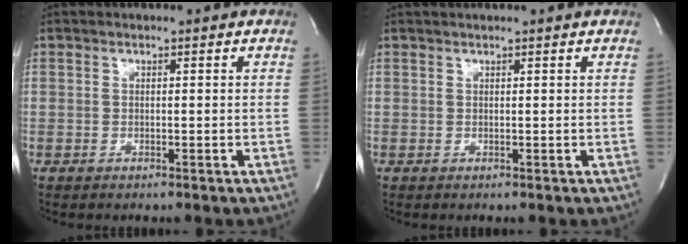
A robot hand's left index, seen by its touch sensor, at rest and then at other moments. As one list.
[{"total": 2.5, "force": [2.3, -0.3, 0.9], "torque": [-0.013, 0.020, 0.032]}]